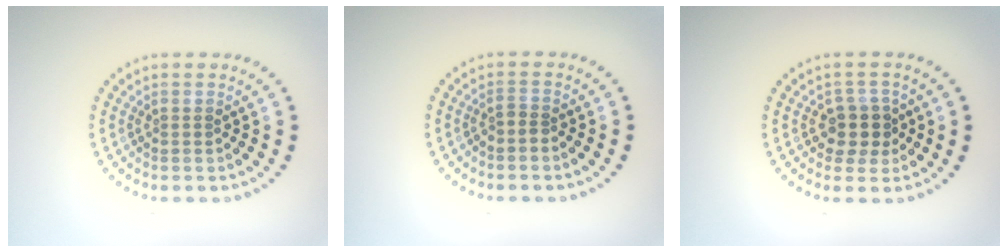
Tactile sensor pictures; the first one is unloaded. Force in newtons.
{"total": 0.9, "press": 0.6, "slide": 0.7}
{"total": 2.7, "press": 2.4, "slide": 1.2}